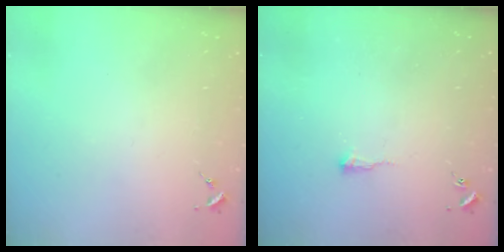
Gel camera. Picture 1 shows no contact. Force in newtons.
{"total": 4.0, "press": 3.9, "slide": 0.8}